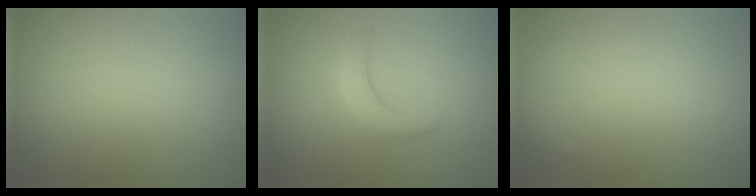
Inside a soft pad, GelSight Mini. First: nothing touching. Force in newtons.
{"total": 2.4, "press": 2.4, "slide": 0.3}
{"total": 0.6, "press": 0.6, "slide": 0.1}